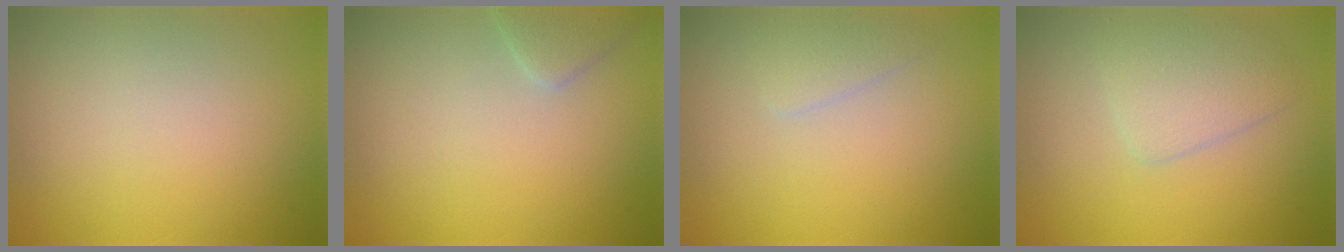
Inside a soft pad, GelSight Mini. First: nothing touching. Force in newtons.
{"total": 1.8, "press": 1.8, "slide": 0.1}
{"total": 1.3, "press": 1.3, "slide": 0.1}
{"total": 2.8, "press": 2.8, "slide": 0.1}